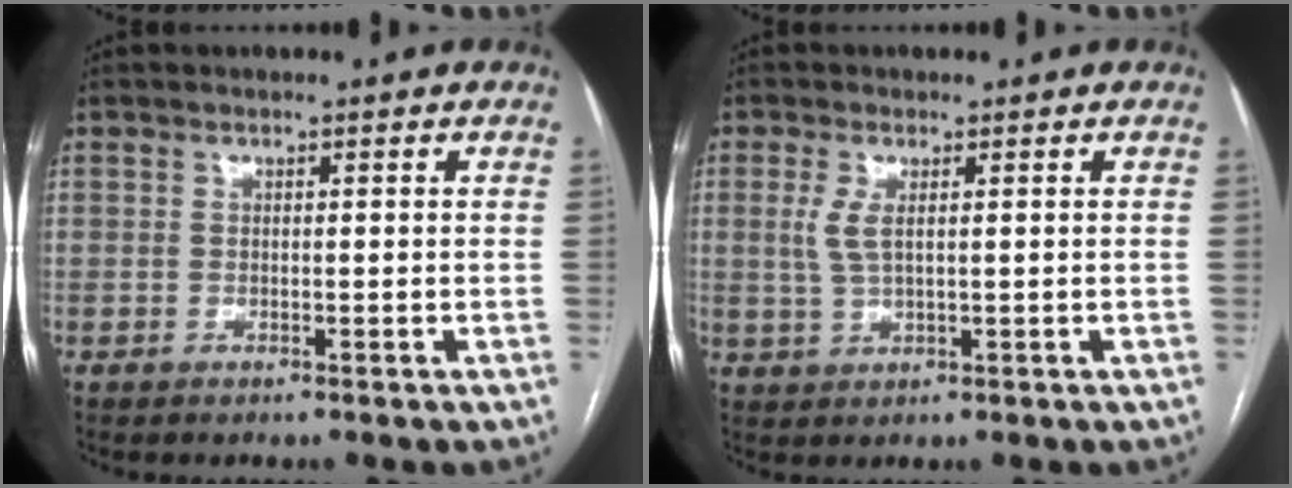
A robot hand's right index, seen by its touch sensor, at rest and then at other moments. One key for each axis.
{"total": 3.3, "fx": 0.8, "fy": 1.1, "fz": 3.1, "tx": -0.074, "ty": 0.000, "tz": 0.021}